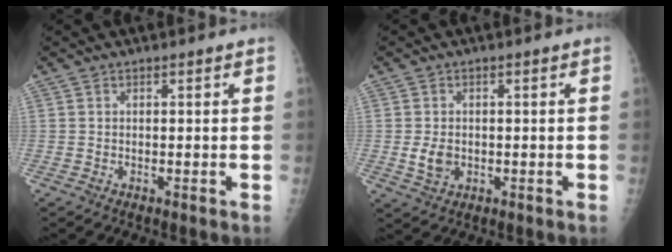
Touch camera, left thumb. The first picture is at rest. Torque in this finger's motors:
{"motor_torque": [0.01, -0.01, 0.41, 0.00, 0.04]}